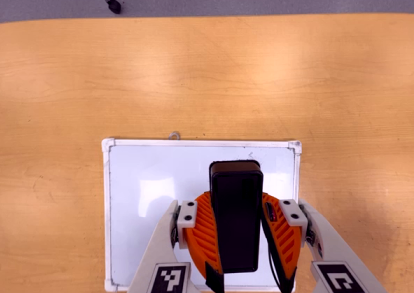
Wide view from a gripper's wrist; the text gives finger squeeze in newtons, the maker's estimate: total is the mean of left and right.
{"total": 6.7, "left": 6.3, "right": 7.1}